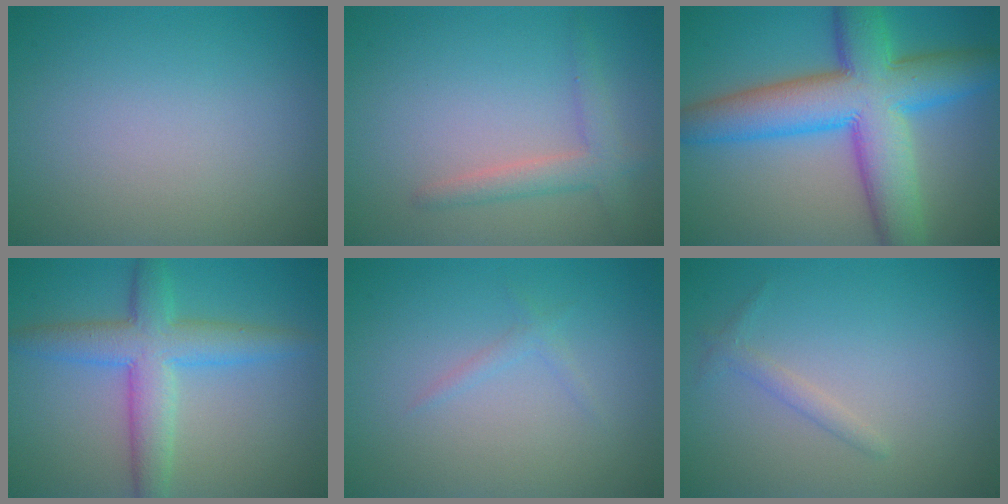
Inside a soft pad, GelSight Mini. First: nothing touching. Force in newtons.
{"total": 2.5, "press": 2.5, "slide": 0.1}
{"total": 11.7, "press": 11.7, "slide": 0.1}
{"total": 5.7, "press": 5.7, "slide": 0.1}
{"total": 0.8, "press": 0.8, "slide": 0.0}
{"total": 1.1, "press": 1.1, "slide": 0.1}